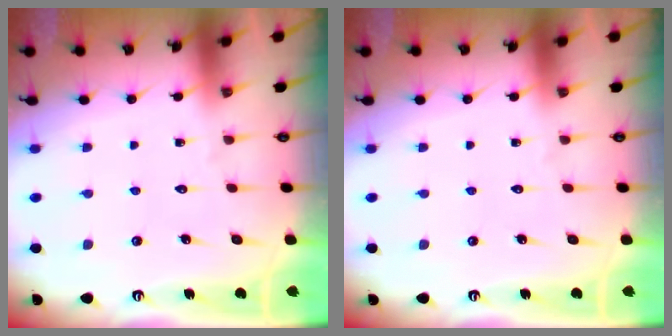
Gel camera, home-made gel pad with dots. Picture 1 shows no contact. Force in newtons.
{"total": 0.0}